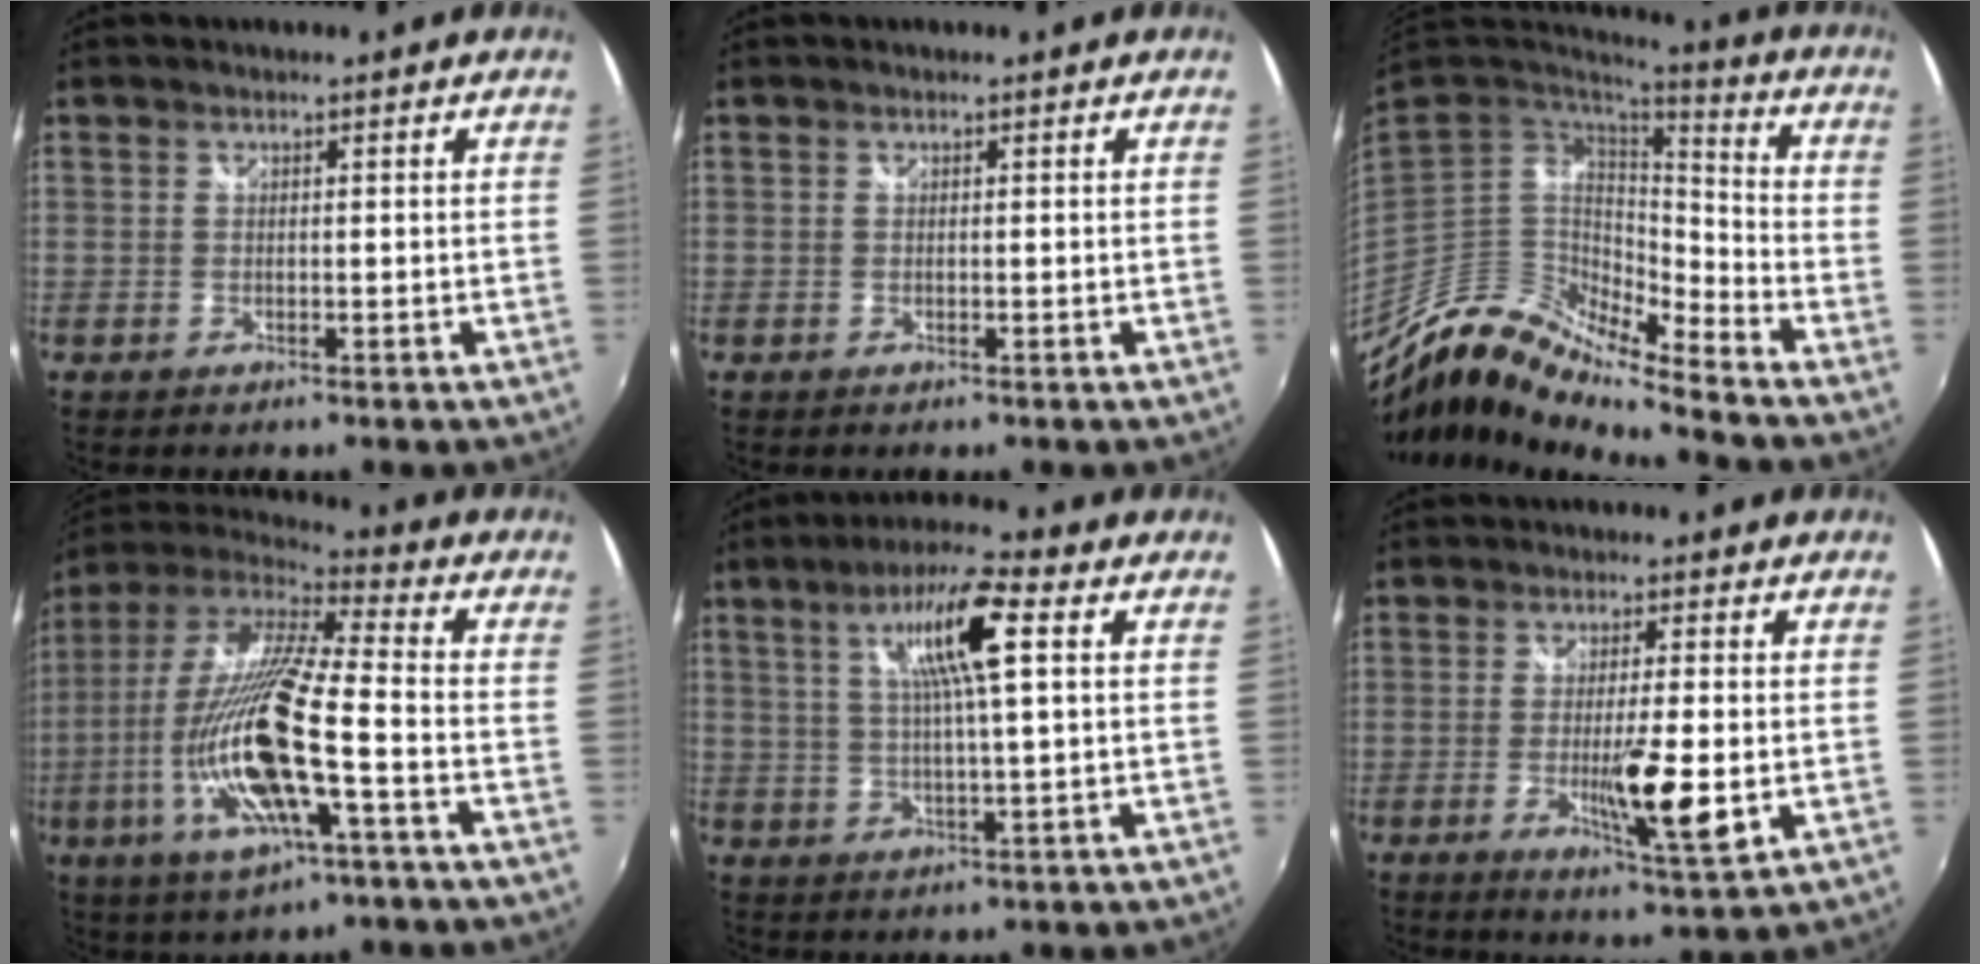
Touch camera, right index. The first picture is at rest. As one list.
[{"total": 0.0}, {"total": 12.9, "force": [-11.0, 1.2, 6.7], "torque": [-0.103, -0.014, -0.218]}, {"total": 21.3, "force": [-6.0, 3.9, 20.0], "torque": [-0.375, -0.033, -0.116]}, {"total": 10.9, "force": [3.5, 1.3, 10.3], "torque": [-0.182, 0.015, 0.061]}, {"total": 8.8, "force": [-1.7, 1.5, 8.5], "torque": [-0.146, -0.020, -0.026]}]